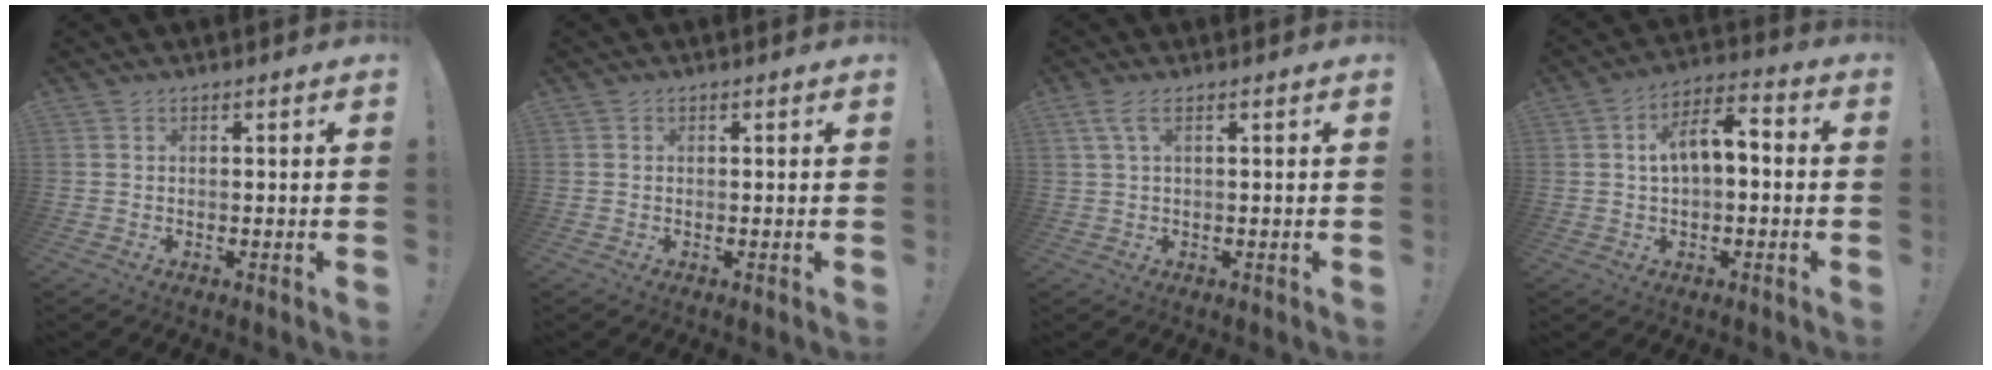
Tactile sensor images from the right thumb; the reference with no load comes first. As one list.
[{"total": 0.0}, {"total": 3.6, "force": [1.3, 1.1, 3.2], "torque": [-0.066, 0.001, 0.026]}, {"total": 8.3, "force": [0.5, 4.4, 7.0], "torque": [-0.114, 0.011, 0.010]}]